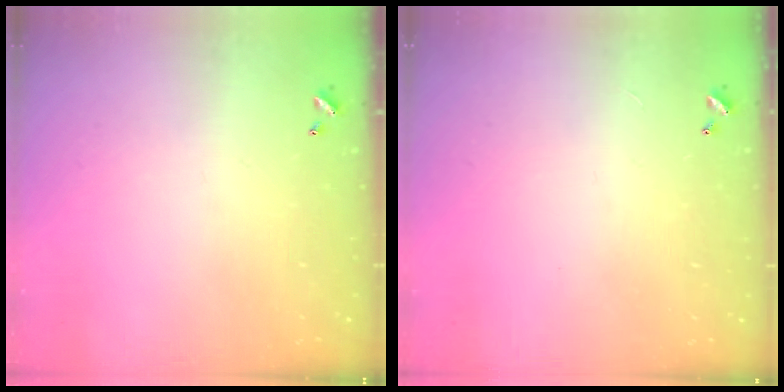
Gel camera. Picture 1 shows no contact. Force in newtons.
{"total": 2.8, "press": 2.8, "slide": 0.3}